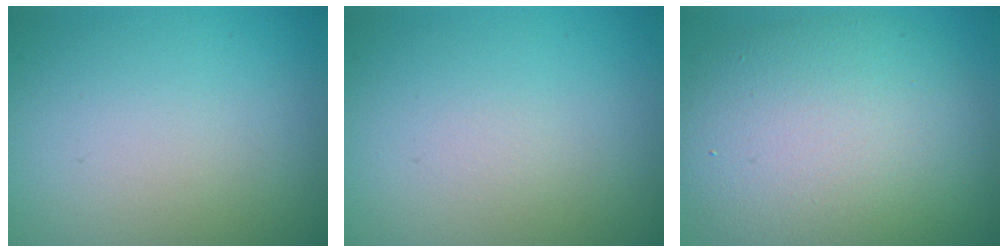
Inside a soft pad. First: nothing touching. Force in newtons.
{"total": 0.0}
{"total": 9.9, "press": 9.9, "slide": 0.3}